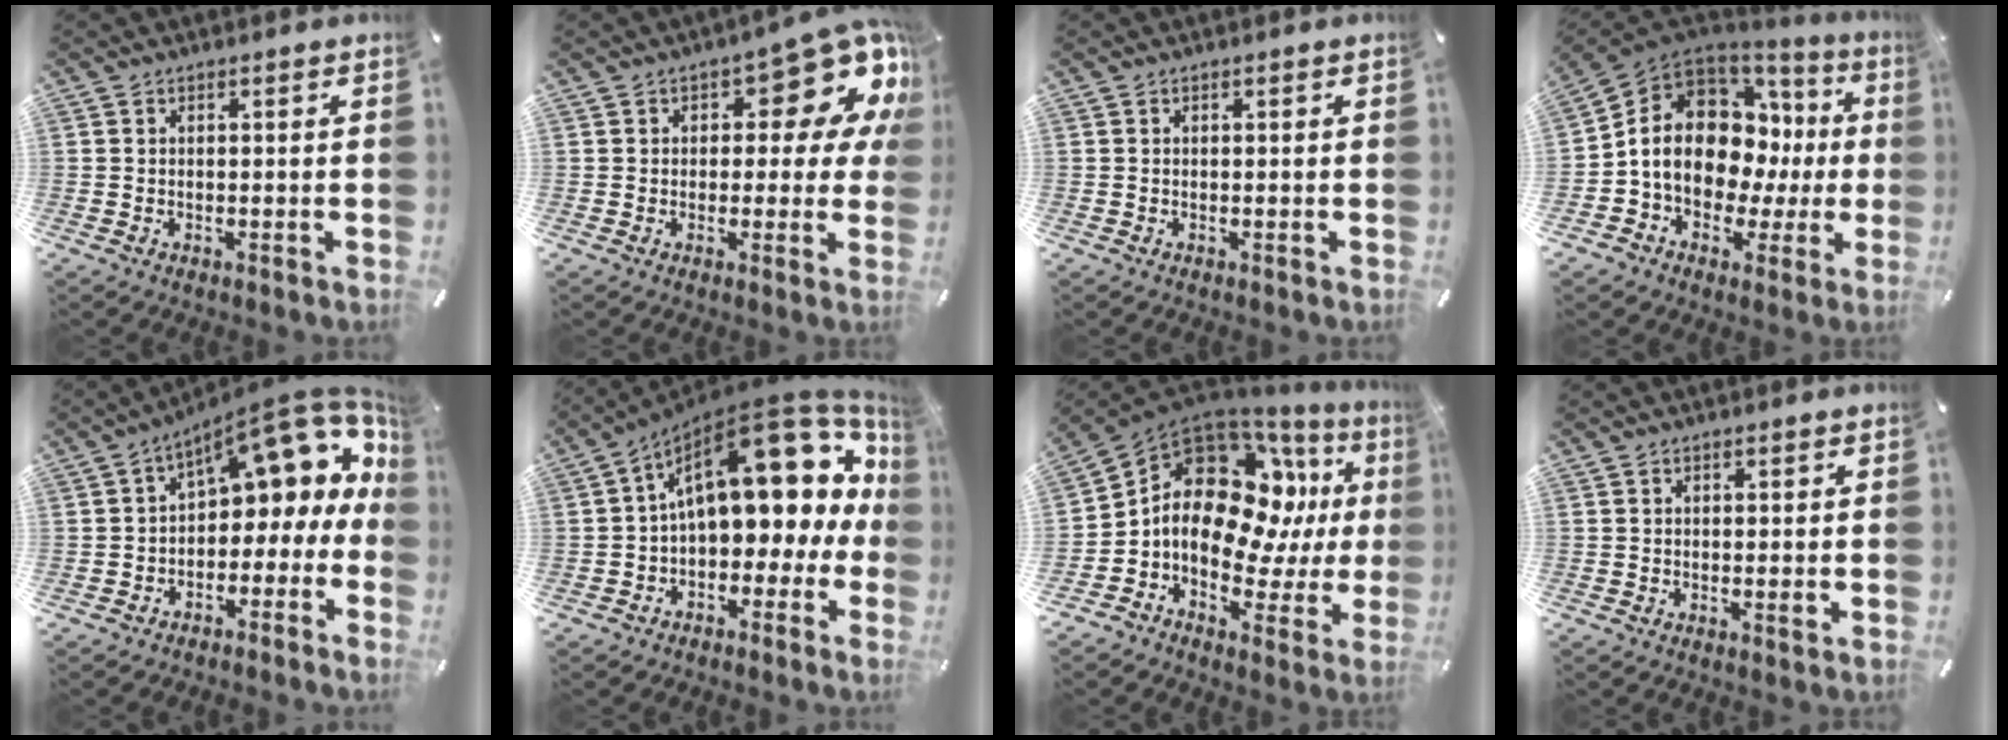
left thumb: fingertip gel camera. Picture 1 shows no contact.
{"total": 14.2, "force": [7.9, 6.2, 10.1], "torque": [-0.120, -0.063, 0.129]}
{"total": 0.0}
{"total": 14.1, "force": [1.3, 10.8, 9.0], "torque": [-0.162, -0.018, 0.023]}
{"total": 14.3, "force": [7.0, 6.9, 10.5], "torque": [-0.141, -0.053, 0.112]}
{"total": 21.7, "force": [7.5, 10.7, 17.3], "torque": [-0.240, -0.044, 0.133]}
{"total": 17.1, "force": [2.3, 12.5, 11.5], "torque": [-0.196, -0.031, 0.034]}
{"total": 1.4, "force": [0.0, 0.5, 1.3], "torque": [-0.015, -0.005, -0.002]}